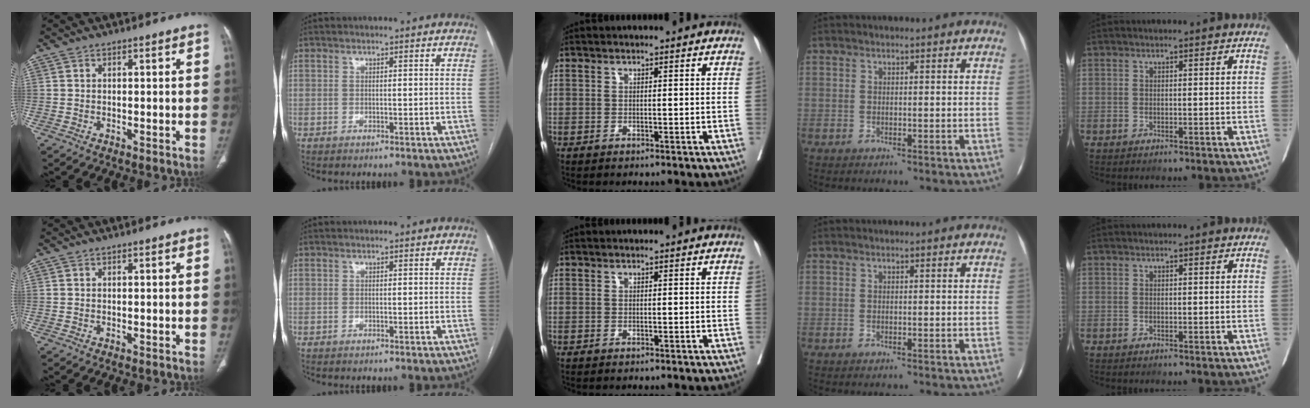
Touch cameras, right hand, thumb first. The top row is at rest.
{}